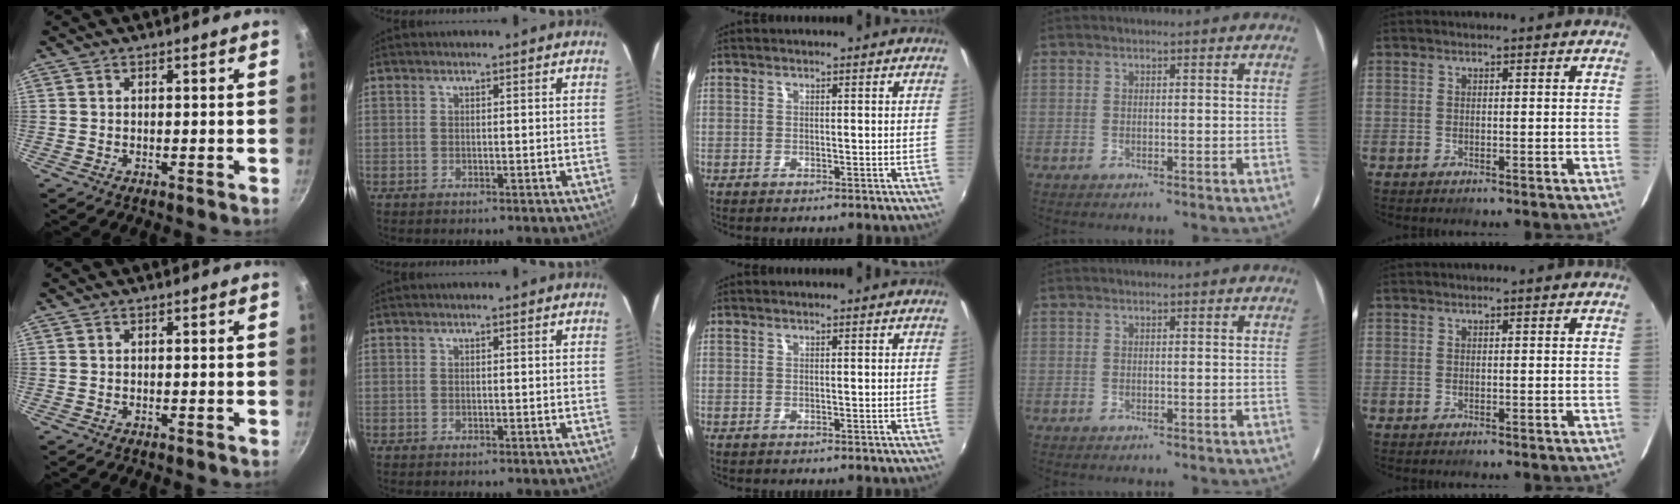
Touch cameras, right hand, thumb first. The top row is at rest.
{}